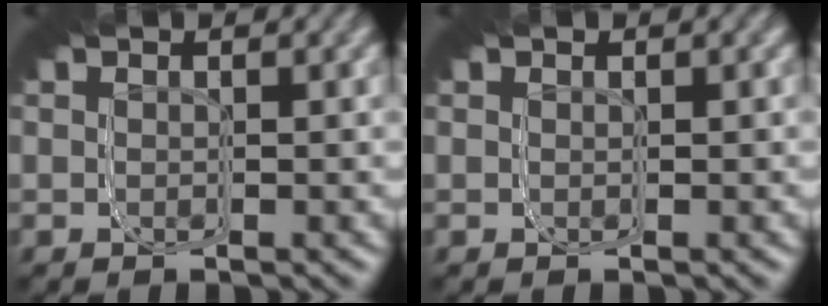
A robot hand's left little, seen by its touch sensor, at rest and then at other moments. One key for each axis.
{"total": 0.0}